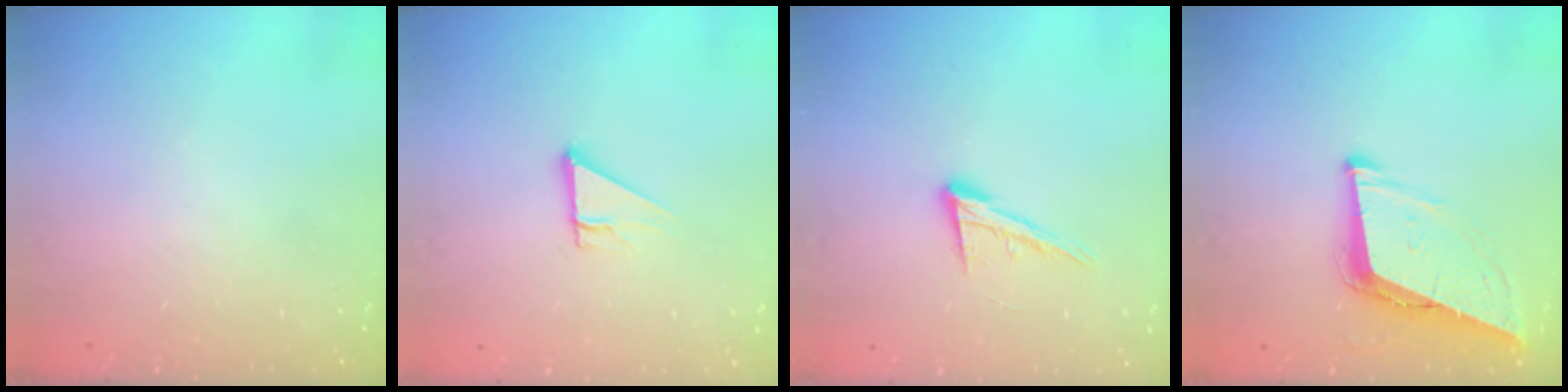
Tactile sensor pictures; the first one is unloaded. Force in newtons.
{"total": 4.2, "press": 4.2, "slide": 0.3}
{"total": 12.3, "press": 12.0, "slide": 2.5}
{"total": 9.2, "press": 8.8, "slide": 2.7}